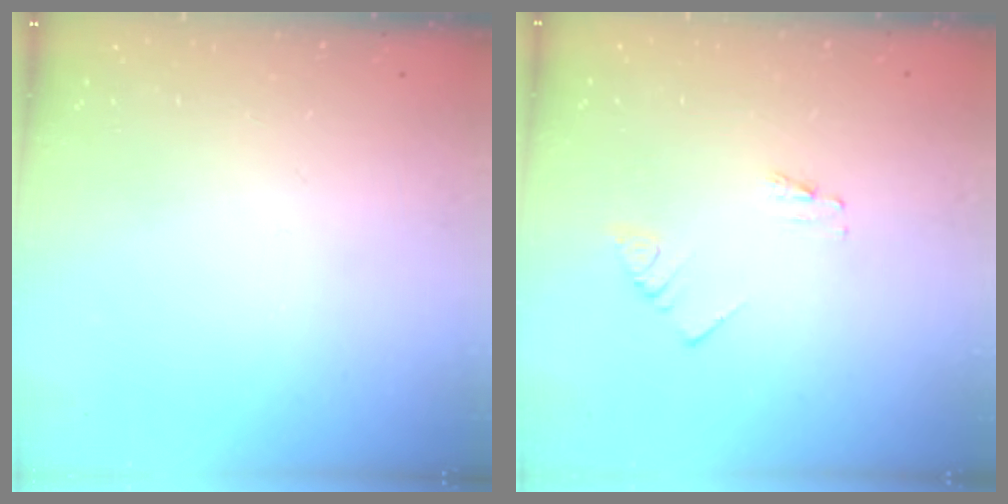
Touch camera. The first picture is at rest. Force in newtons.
{"total": 0.7, "press": 0.7, "slide": 0.1}